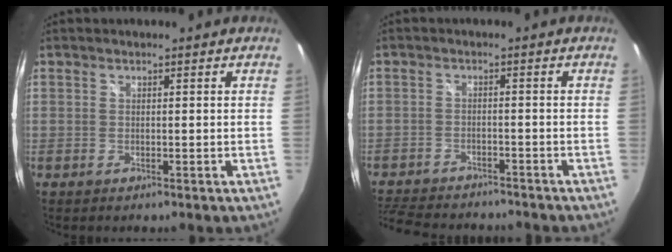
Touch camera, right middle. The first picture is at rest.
{"total": 12.8, "force": [-11.2, 3.9, 4.7], "torque": [-0.120, -0.013, -0.177]}